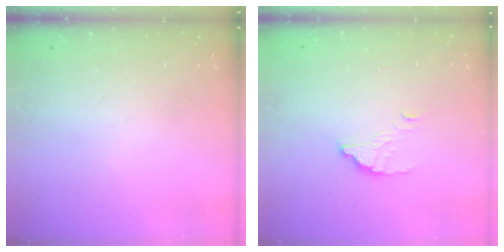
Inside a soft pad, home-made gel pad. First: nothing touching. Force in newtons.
{"total": 2.6, "press": 2.6, "slide": 0.1}